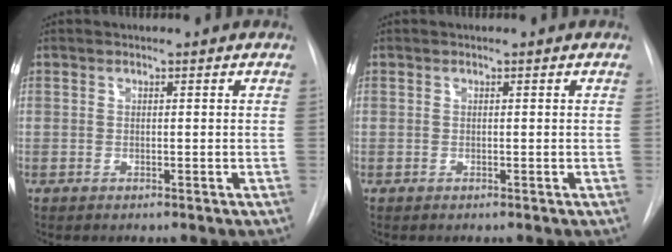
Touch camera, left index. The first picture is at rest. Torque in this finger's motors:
{"motor_torque": [-0.12, -0.03, 0.03, 0.02]}